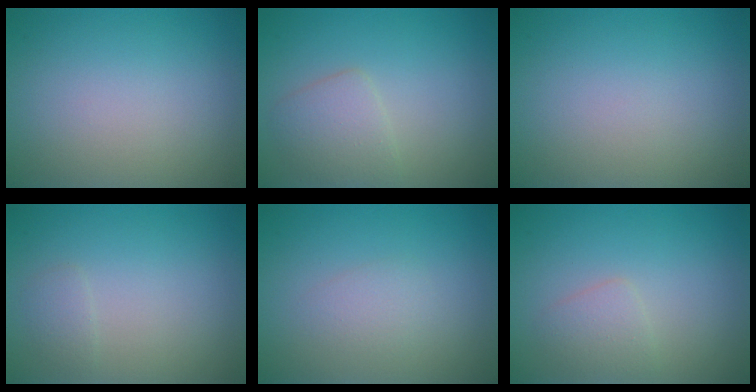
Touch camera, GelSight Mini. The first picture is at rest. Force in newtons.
{"total": 2.5, "press": 2.5, "slide": 0.2}
{"total": 0.0}
{"total": 0.9, "press": 0.9, "slide": 0.0}
{"total": 1.4, "press": 1.4, "slide": 0.0}
{"total": 1.6, "press": 1.6, "slide": 0.1}